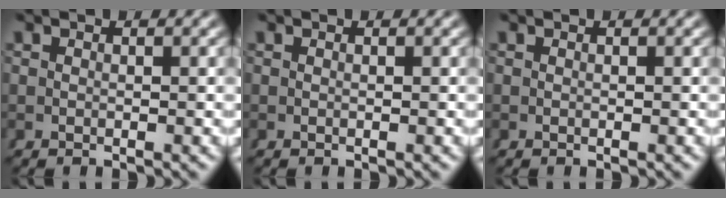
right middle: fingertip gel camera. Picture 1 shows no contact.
{"total": 0.0}
{"total": 0.0}